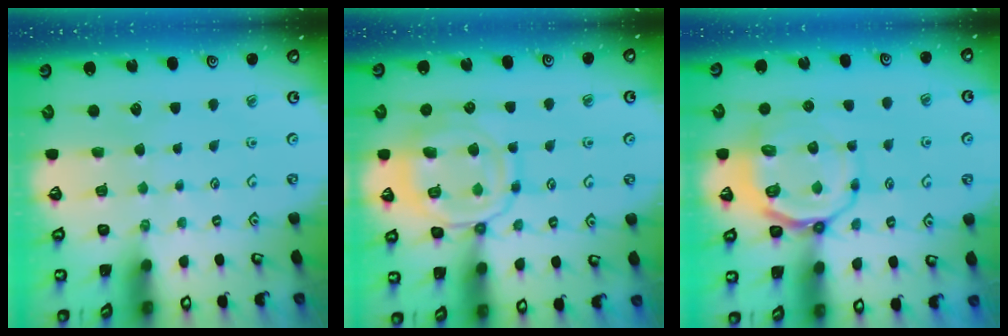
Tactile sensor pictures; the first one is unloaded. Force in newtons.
{"total": 14.2, "press": 14.2, "slide": 1.5}
{"total": 11.1, "press": 10.7, "slide": 3.0}